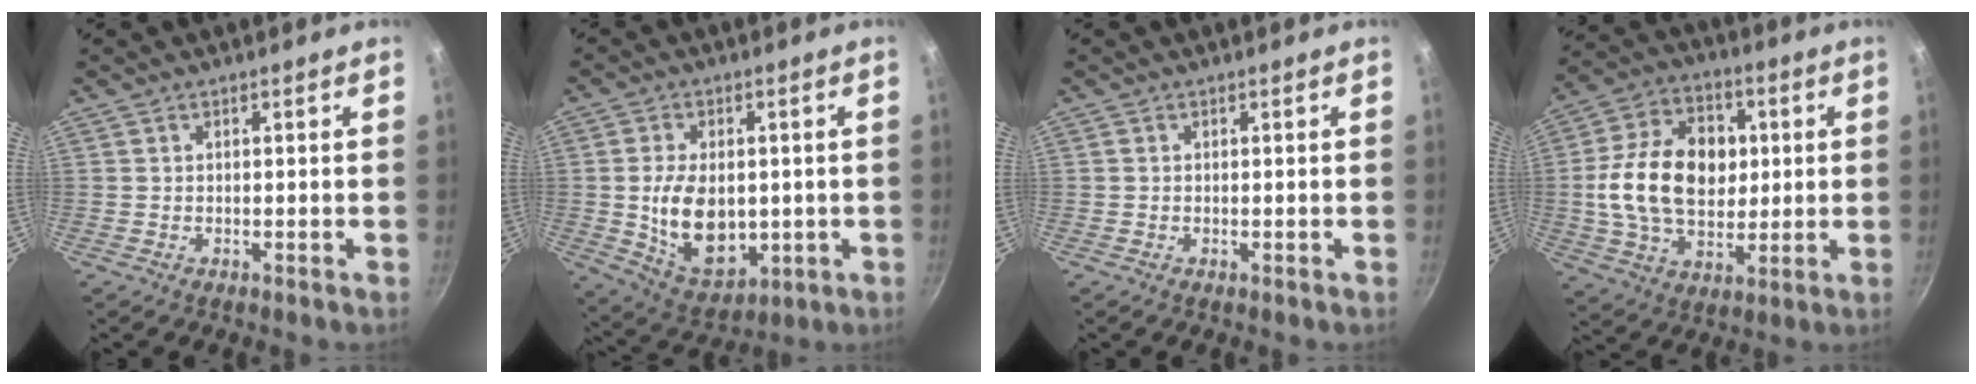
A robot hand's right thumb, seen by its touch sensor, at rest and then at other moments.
{"total": 13.6, "force": [-0.4, 9.0, 10.2], "torque": [-0.150, -0.013, 0.012]}
{"total": 0.0}
{"total": 19.3, "force": [1.5, 13.7, 13.5], "torque": [-0.210, 0.014, 0.022]}